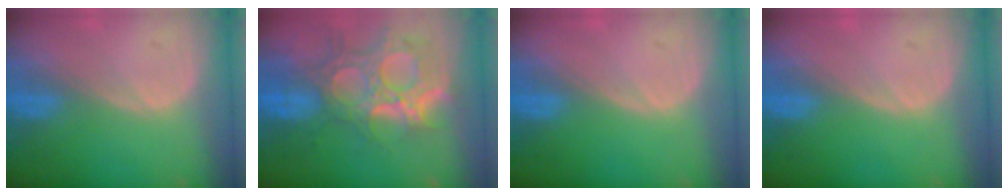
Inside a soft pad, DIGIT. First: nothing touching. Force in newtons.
{"total": 13.1, "press": 11.2, "slide": 6.8}
{"total": 0.0}
{"total": 0.0}